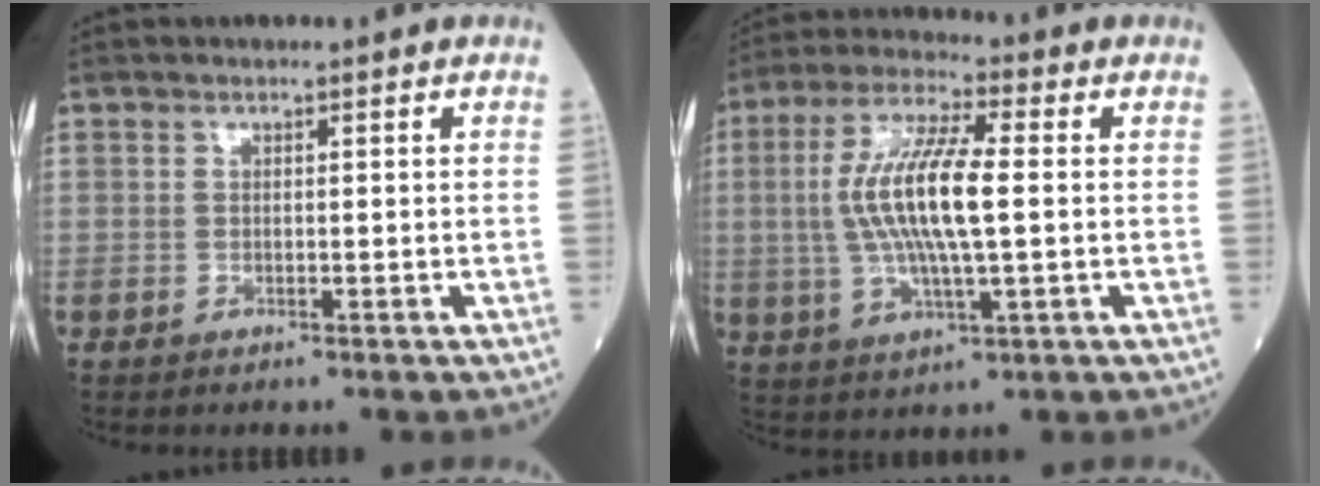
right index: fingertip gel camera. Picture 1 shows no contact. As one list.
[{"total": 12.5, "force": [0.5, 2.1, 12.3], "torque": [-0.254, 0.006, 0.009]}]